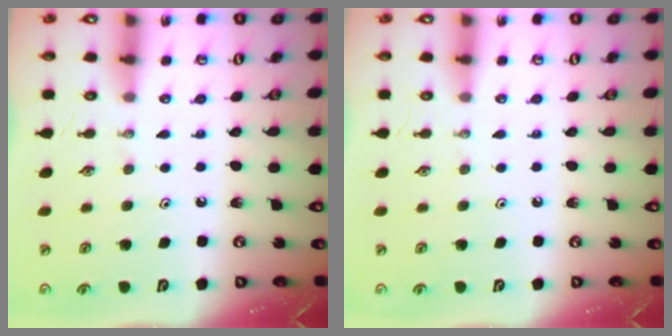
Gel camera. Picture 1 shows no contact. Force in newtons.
{"total": 0.0}